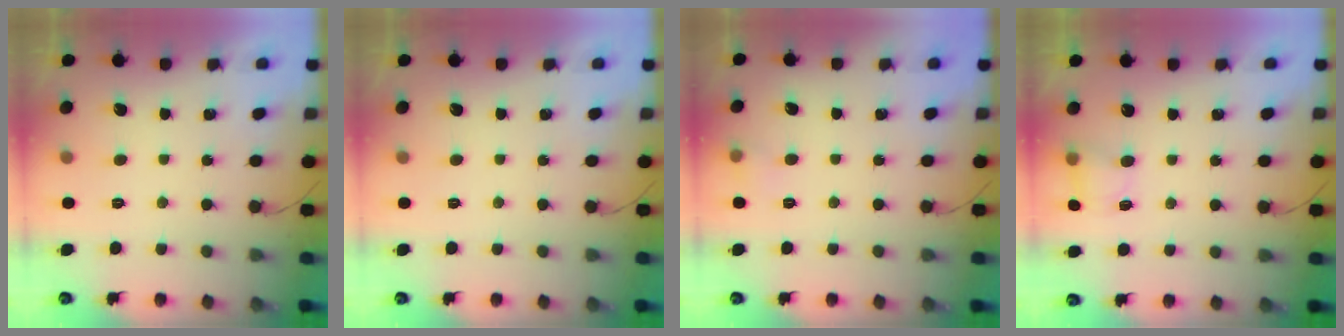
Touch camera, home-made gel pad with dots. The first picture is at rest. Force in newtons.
{"total": 0.0}
{"total": 4.3, "press": 4.0, "slide": 1.5}
{"total": 5.3, "press": 5.1, "slide": 1.3}